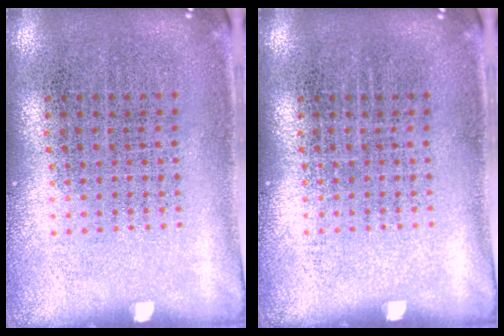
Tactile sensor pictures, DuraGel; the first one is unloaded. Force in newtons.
{"total": 0.0}